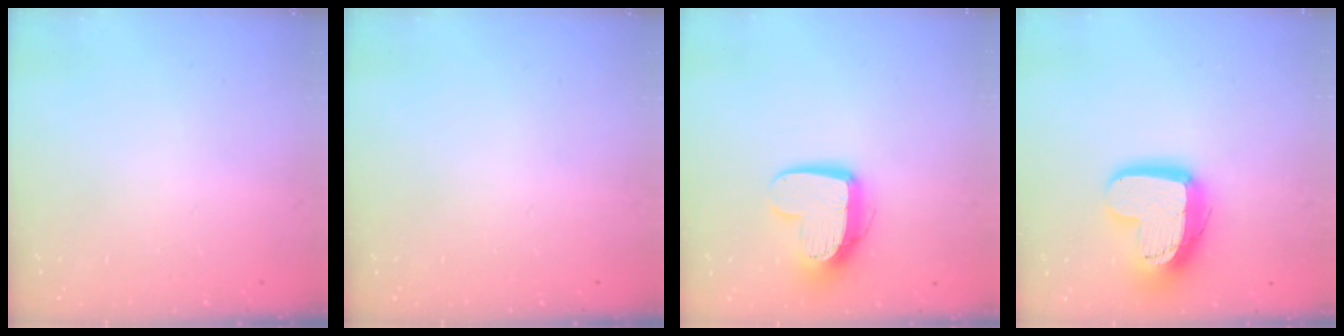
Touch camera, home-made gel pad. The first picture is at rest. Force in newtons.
{"total": 0.0}
{"total": 12.9, "press": 12.8, "slide": 1.1}
{"total": 17.0, "press": 17.0, "slide": 1.7}